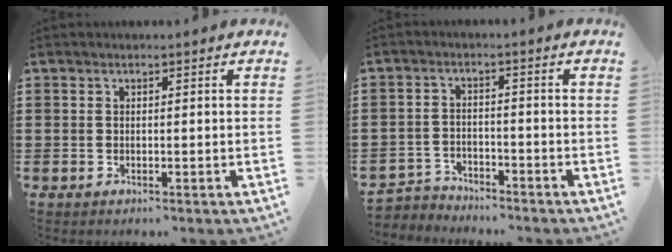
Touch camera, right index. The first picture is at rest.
{"total": 3.3, "force": [-3.3, 0.5, -0.4], "torque": [-0.002, 0.000, -0.072]}